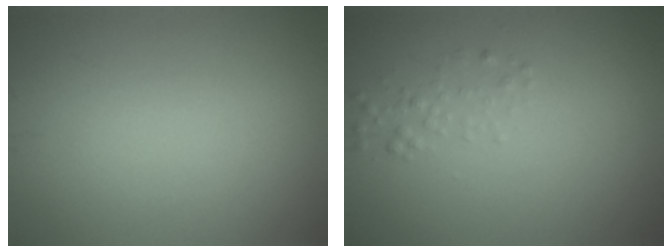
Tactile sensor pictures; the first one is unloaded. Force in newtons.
{"total": 1.2, "press": 1.2, "slide": 0.1}